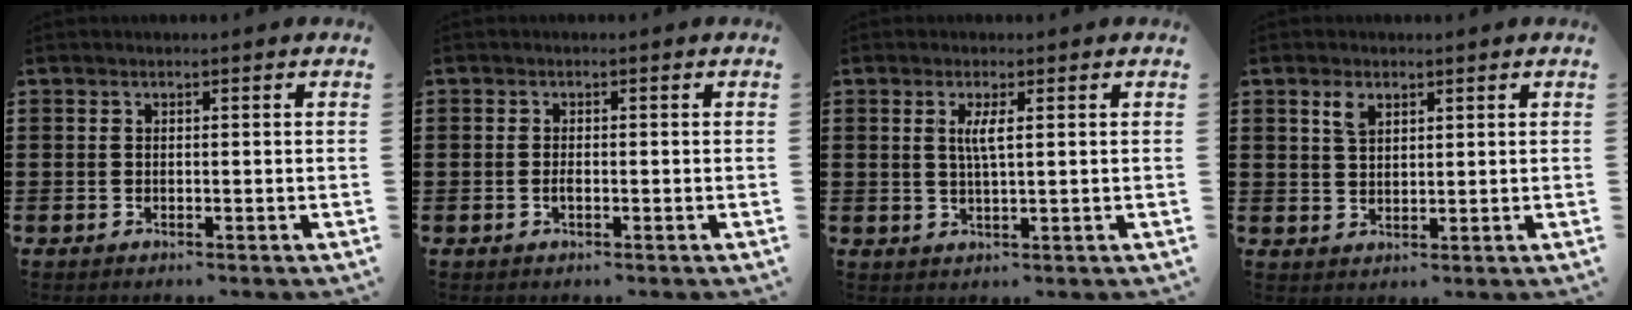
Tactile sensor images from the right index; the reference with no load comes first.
{"total": 0.9, "force": [-0.3, 0.3, 0.8], "torque": [-0.016, -0.004, -0.005]}
{"total": 2.7, "force": [0.6, 0.3, 2.7], "torque": [-0.054, 0.000, 0.008]}
{"total": 2.8, "force": [1.6, 1.4, 1.7], "torque": [-0.040, 0.006, 0.029]}